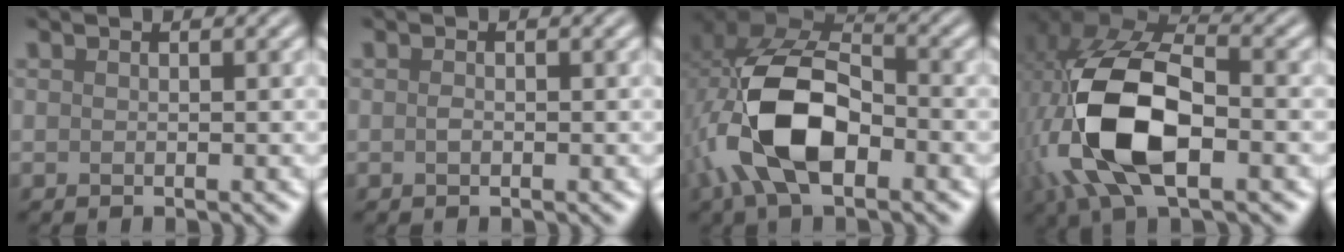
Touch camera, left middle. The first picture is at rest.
{"total": 0.5, "force": [-0.1, 0.3, 0.4], "torque": [-0.012, 0.003, -0.003]}
{"total": 12.1, "force": [-2.9, 6.8, 9.6], "torque": [-0.202, -0.006, -0.059]}
{"total": 13.5, "force": [-3.1, 6.8, 11.3], "torque": [-0.247, 0.001, -0.062]}